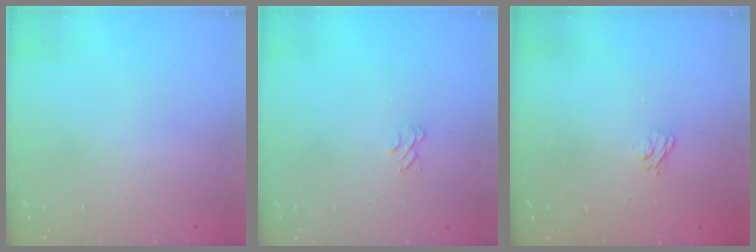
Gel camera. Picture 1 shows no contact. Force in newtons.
{"total": 3.8, "press": 3.8, "slide": 0.3}
{"total": 2.9, "press": 2.6, "slide": 1.2}